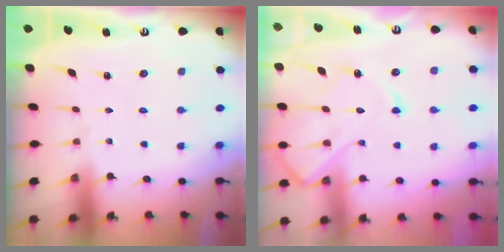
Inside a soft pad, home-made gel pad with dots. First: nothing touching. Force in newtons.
{"total": 12.8, "press": 12.8, "slide": 1.2}